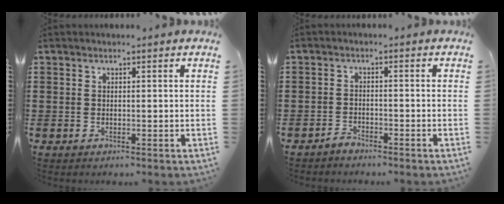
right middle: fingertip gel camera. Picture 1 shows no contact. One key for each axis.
{"total": 1.8, "fx": -1.7, "fy": 0.4, "fz": 0.2, "tx": -0.010, "ty": 0.001, "tz": -0.035}